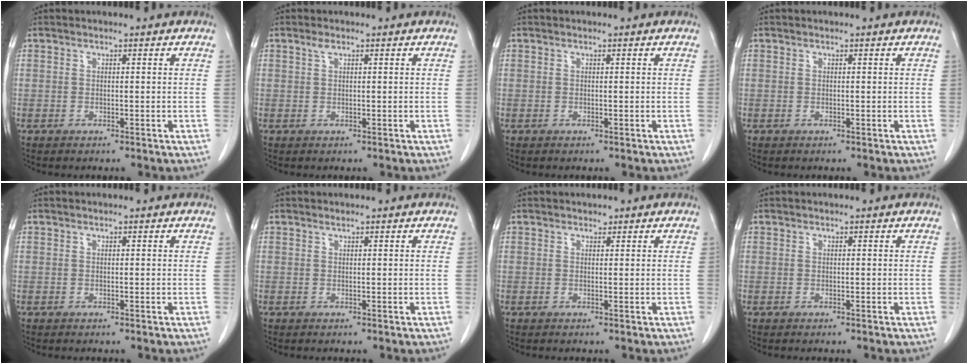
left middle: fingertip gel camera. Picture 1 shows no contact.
{"total": 0.8, "force": [0.5, 0.2, 0.5], "torque": [-0.012, 0.006, 0.009]}
{"total": 0.0}
{"total": 0.0}
{"total": 0.0}
{"total": 0.0}
{"total": 0.6, "force": [0.4, 0.3, 0.1], "torque": [-0.004, -0.001, 0.005]}
{"total": 0.0}